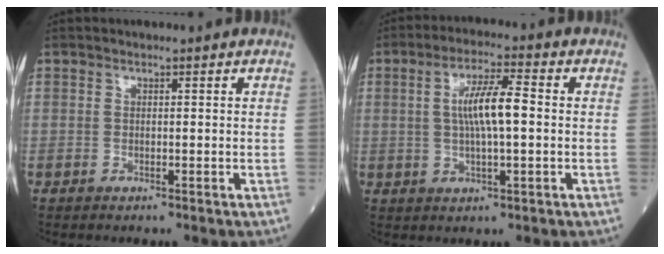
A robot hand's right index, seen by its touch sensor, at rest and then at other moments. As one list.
[{"total": 7.5, "force": [0.5, 1.2, 7.4], "torque": [-0.140, 0.010, 0.008]}]